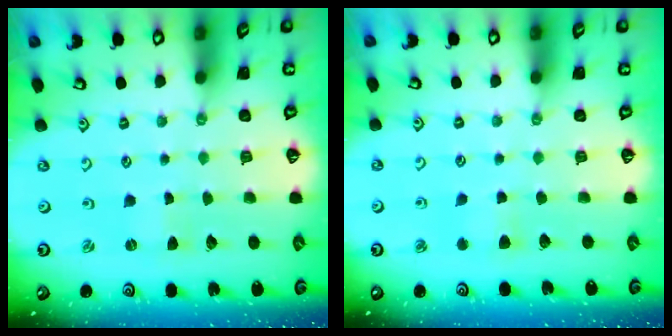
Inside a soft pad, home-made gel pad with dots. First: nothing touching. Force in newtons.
{"total": 3.5, "press": 3.5, "slide": 0.4}